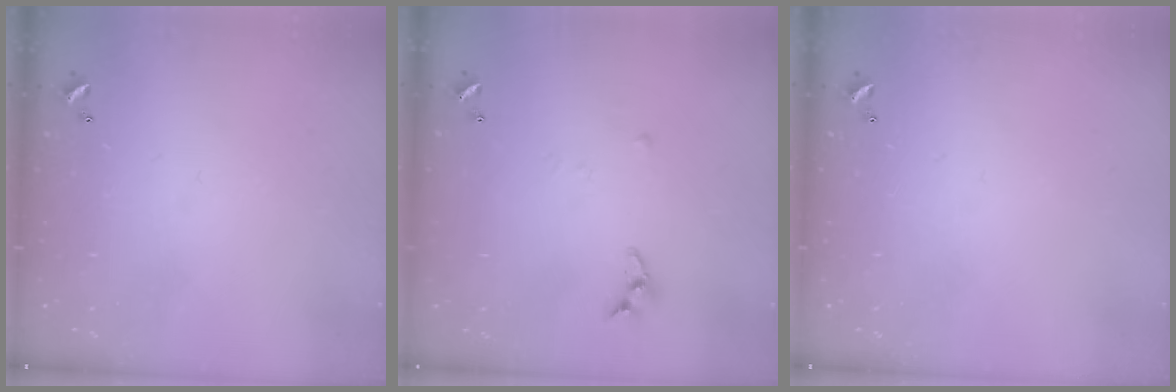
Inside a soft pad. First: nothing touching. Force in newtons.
{"total": 4.6, "press": 4.5, "slide": 0.5}
{"total": 0.0}